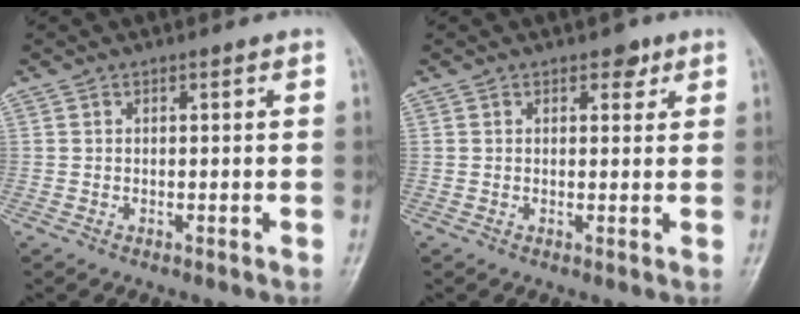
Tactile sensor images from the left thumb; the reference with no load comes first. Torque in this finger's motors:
{"motor_torque": [0.67, -0.21, 0.06, -0.20, 0.00]}